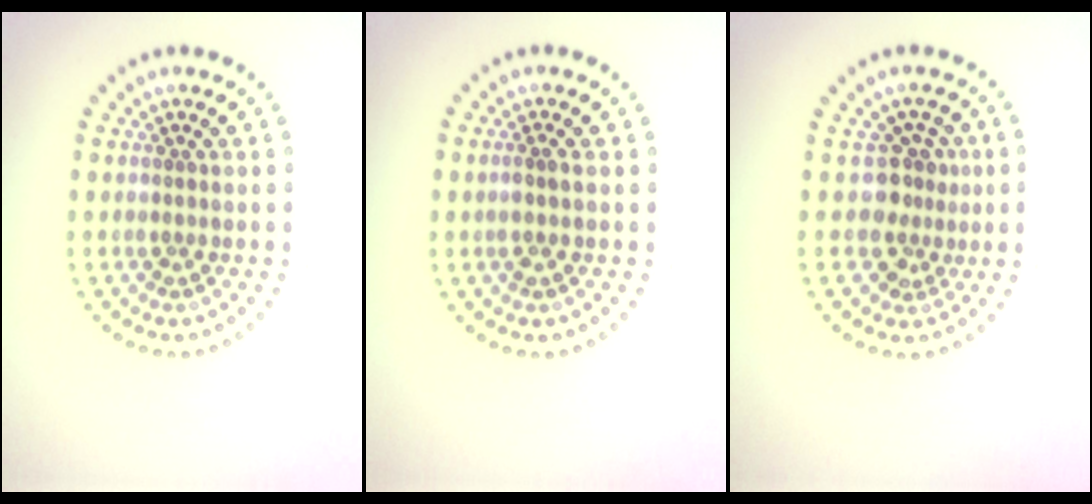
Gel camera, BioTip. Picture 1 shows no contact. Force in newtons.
{"total": 1.0, "press": 0.7, "slide": 0.6}
{"total": 2.7, "press": 2.0, "slide": 1.8}